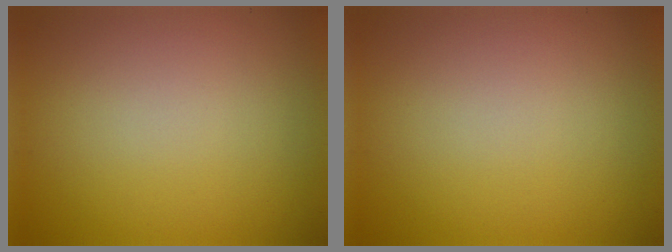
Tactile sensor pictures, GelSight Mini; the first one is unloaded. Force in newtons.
{"total": 0.0}